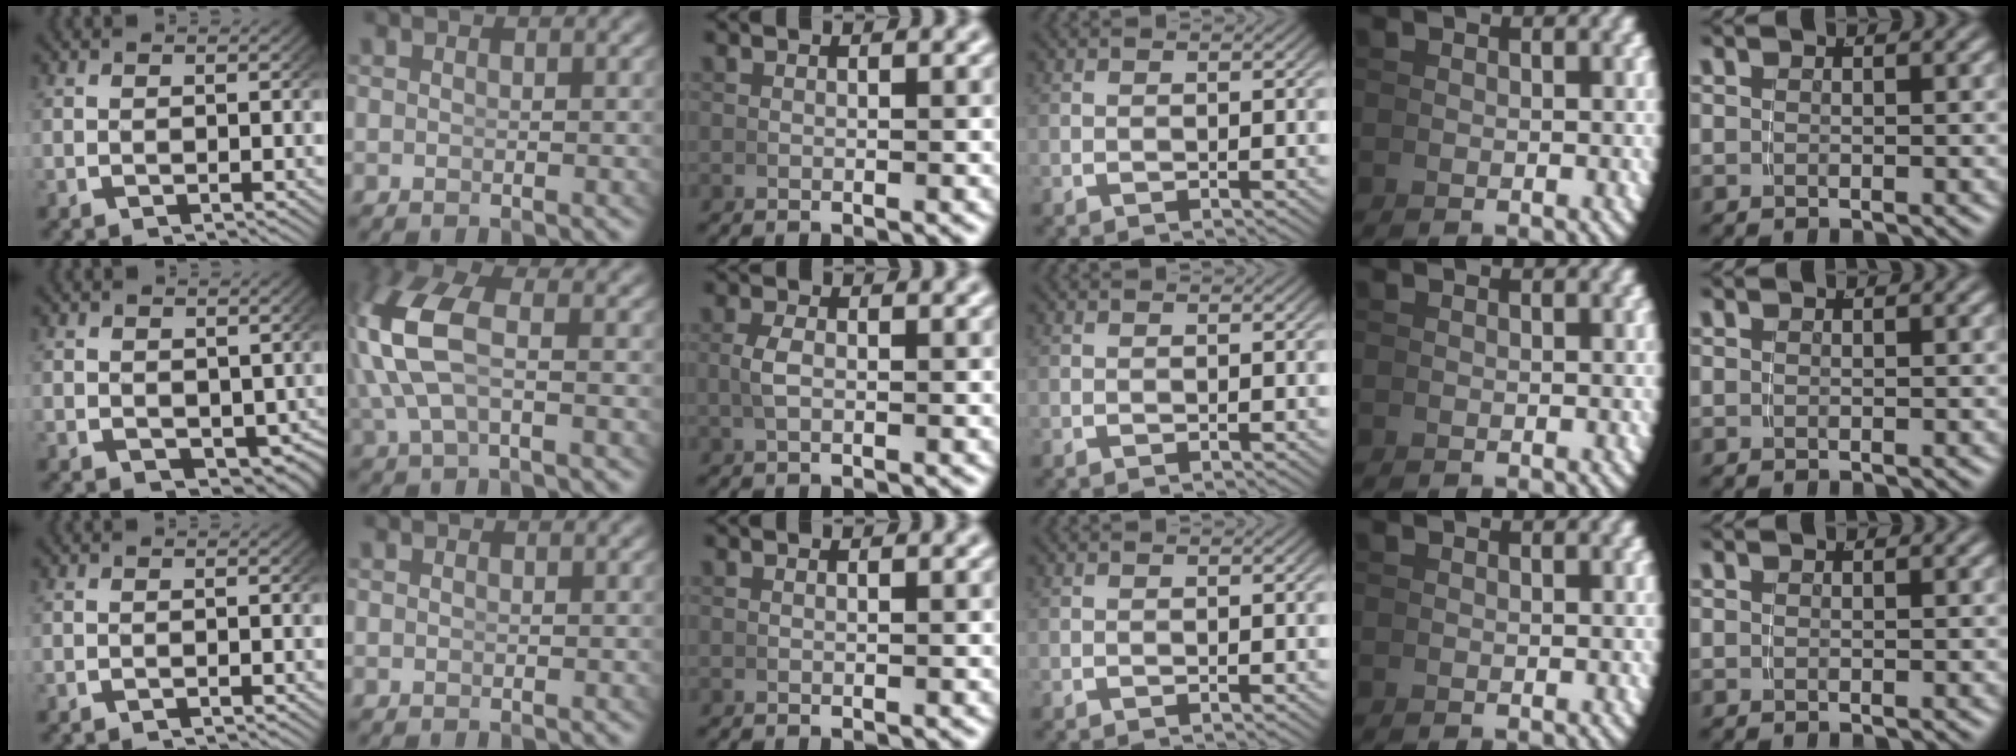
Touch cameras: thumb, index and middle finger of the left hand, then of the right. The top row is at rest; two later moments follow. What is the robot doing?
{"motion": "lift_and_place", "object": "bowl"}